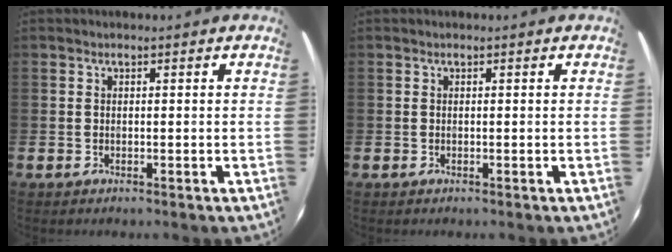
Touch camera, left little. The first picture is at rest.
{"total": 0.0}